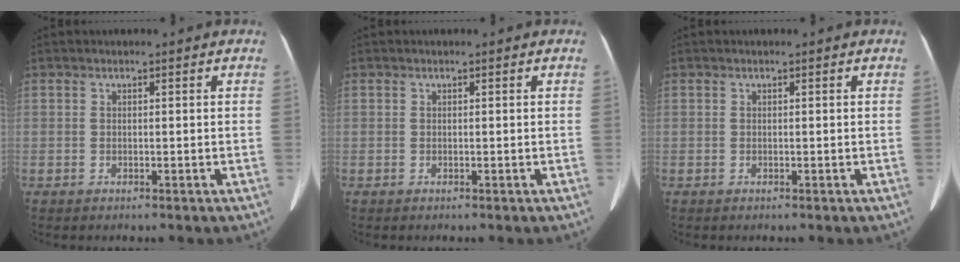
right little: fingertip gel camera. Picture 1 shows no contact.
{"total": 0.0}
{"total": 0.0}